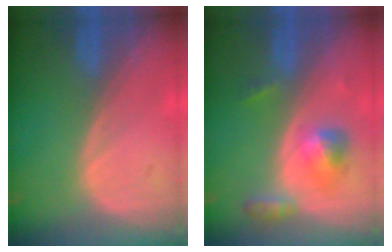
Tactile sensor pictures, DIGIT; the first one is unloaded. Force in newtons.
{"total": 5.2, "press": 4.9, "slide": 1.7}